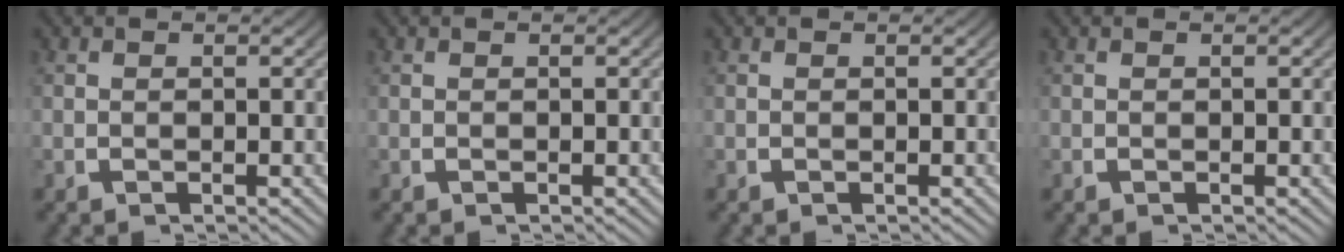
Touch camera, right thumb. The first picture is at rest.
{"total": 0.0}
{"total": 0.0}
{"total": 0.0}